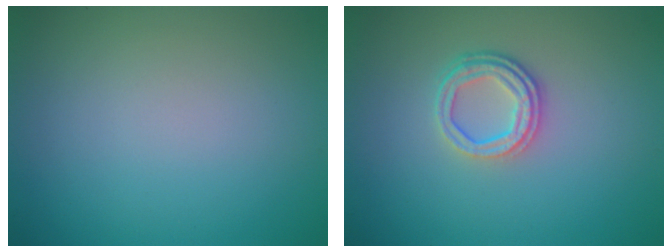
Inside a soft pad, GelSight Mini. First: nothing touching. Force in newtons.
{"total": 3.1, "press": 2.5, "slide": 1.8}